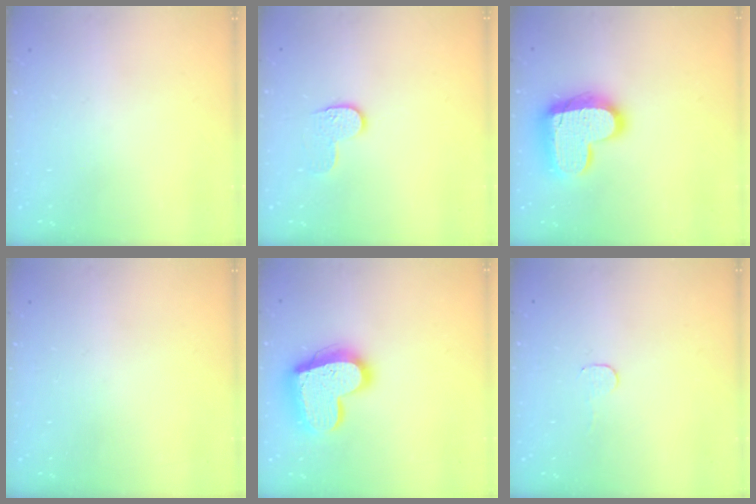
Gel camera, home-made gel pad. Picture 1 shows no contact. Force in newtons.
{"total": 6.0, "press": 6.0, "slide": 0.5}
{"total": 17.1, "press": 17.0, "slide": 1.2}
{"total": 0.0}
{"total": 18.2, "press": 18.2, "slide": 1.6}
{"total": 2.8, "press": 2.8, "slide": 0.2}